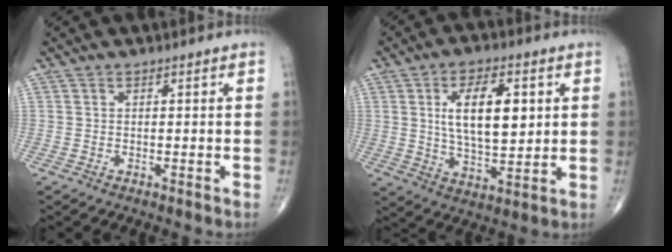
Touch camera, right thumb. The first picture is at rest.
{"total": 13.3, "force": [2.9, 6.2, 11.3], "torque": [-0.175, -0.013, 0.056]}